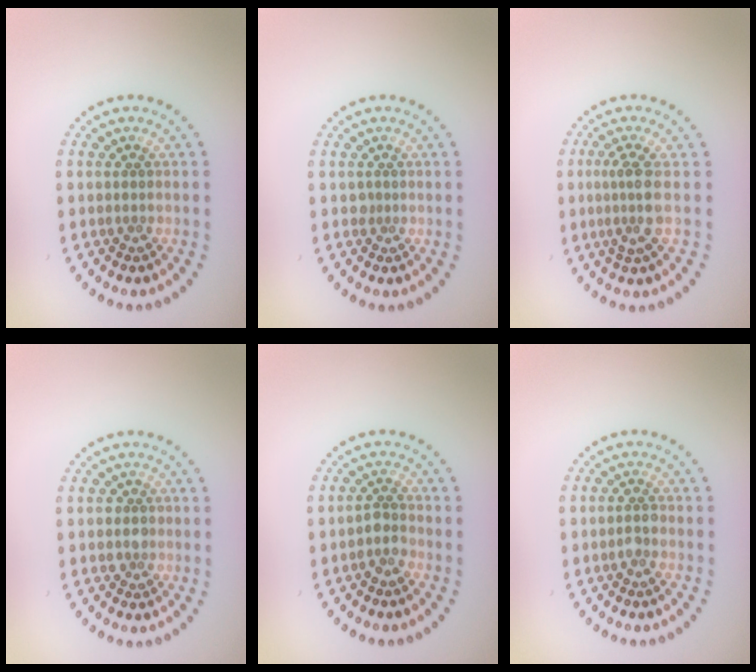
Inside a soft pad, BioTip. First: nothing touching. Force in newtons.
{"total": 0.5, "press": 0.4, "slide": 0.4}
{"total": 2.6, "press": 1.9, "slide": 1.7}
{"total": 1.3, "press": 1.1, "slide": 0.8}
{"total": 1.7, "press": 1.4, "slide": 0.9}
{"total": 1.0, "press": 1.0, "slide": 0.1}